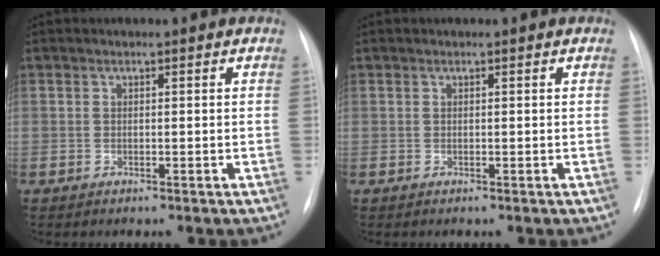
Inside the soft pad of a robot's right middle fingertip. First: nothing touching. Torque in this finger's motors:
{"motor_torque": [1.01, -1.13, 0.05, 0.01]}